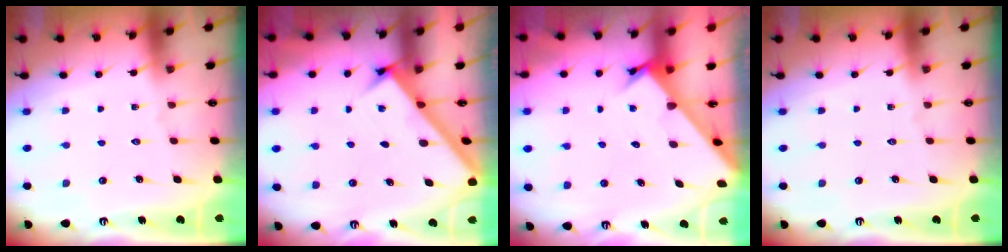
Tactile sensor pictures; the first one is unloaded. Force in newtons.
{"total": 2.6, "press": 2.6, "slide": 0.3}
{"total": 2.1, "press": 2.1, "slide": 0.2}
{"total": 0.0}